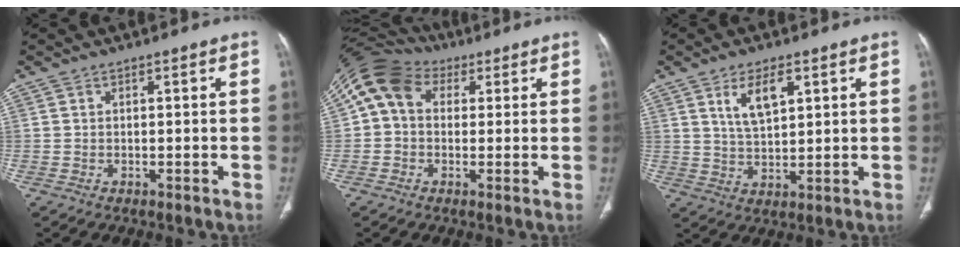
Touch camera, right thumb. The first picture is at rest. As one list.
[{"total": 11.0, "force": [2.8, 8.5, 6.4], "torque": [-0.115, 0.036, 0.042]}, {"total": 7.3, "force": [3.4, 3.1, 5.7], "torque": [-0.096, -0.016, 0.069]}]